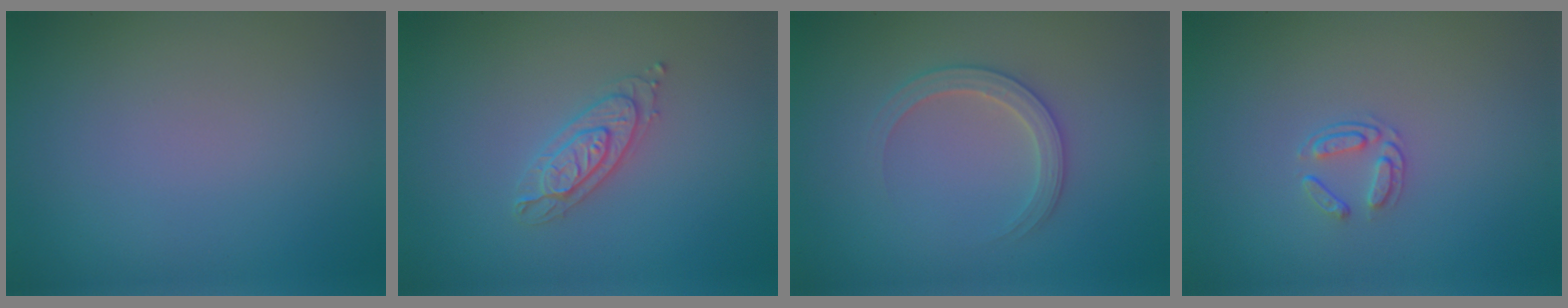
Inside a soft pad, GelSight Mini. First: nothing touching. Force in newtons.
{"total": 2.3, "press": 2.3, "slide": 0.4}
{"total": 2.5, "press": 2.5, "slide": 0.3}
{"total": 1.6, "press": 1.0, "slide": 1.2}